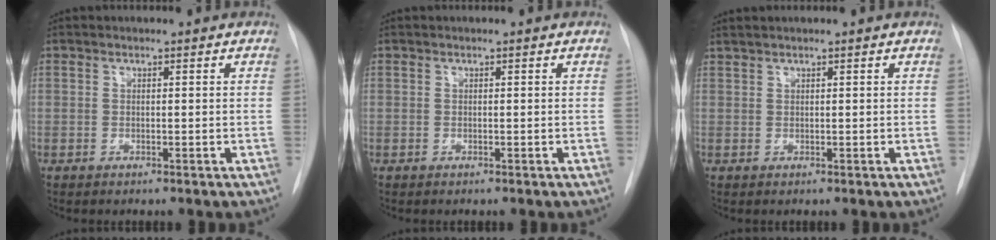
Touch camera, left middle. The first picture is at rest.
{"total": 0.0}
{"total": 1.0, "force": [0.9, -0.2, 0.4], "torque": [-0.011, 0.010, 0.025]}